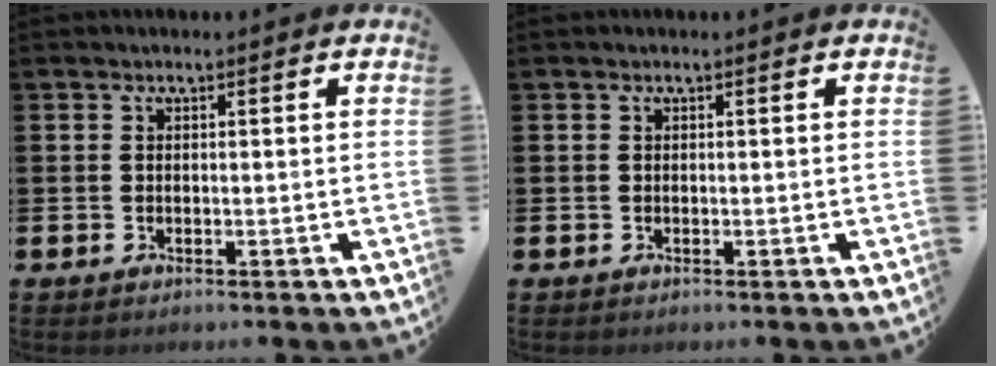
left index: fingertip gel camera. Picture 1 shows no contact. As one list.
[{"total": 0.0}]